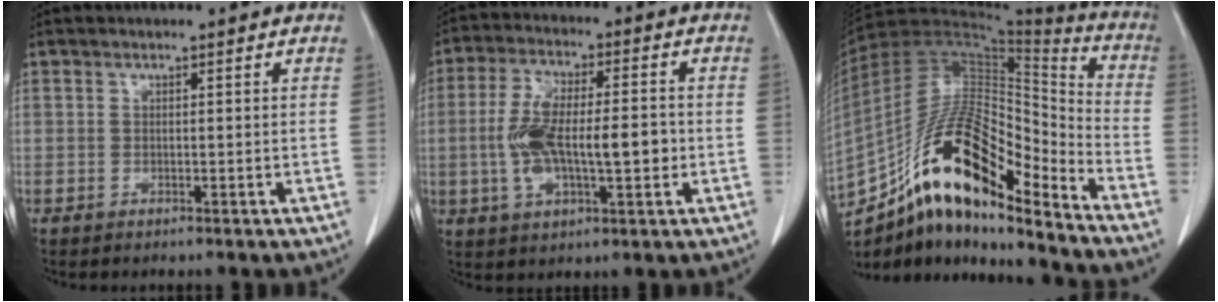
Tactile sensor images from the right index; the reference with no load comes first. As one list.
[{"total": 11.9, "force": [-1.3, 4.1, 11.1], "torque": [-0.218, 0.015, -0.016]}, {"total": 20.6, "force": [-12.9, 6.0, 14.9], "torque": [-0.282, 0.029, -0.222]}]